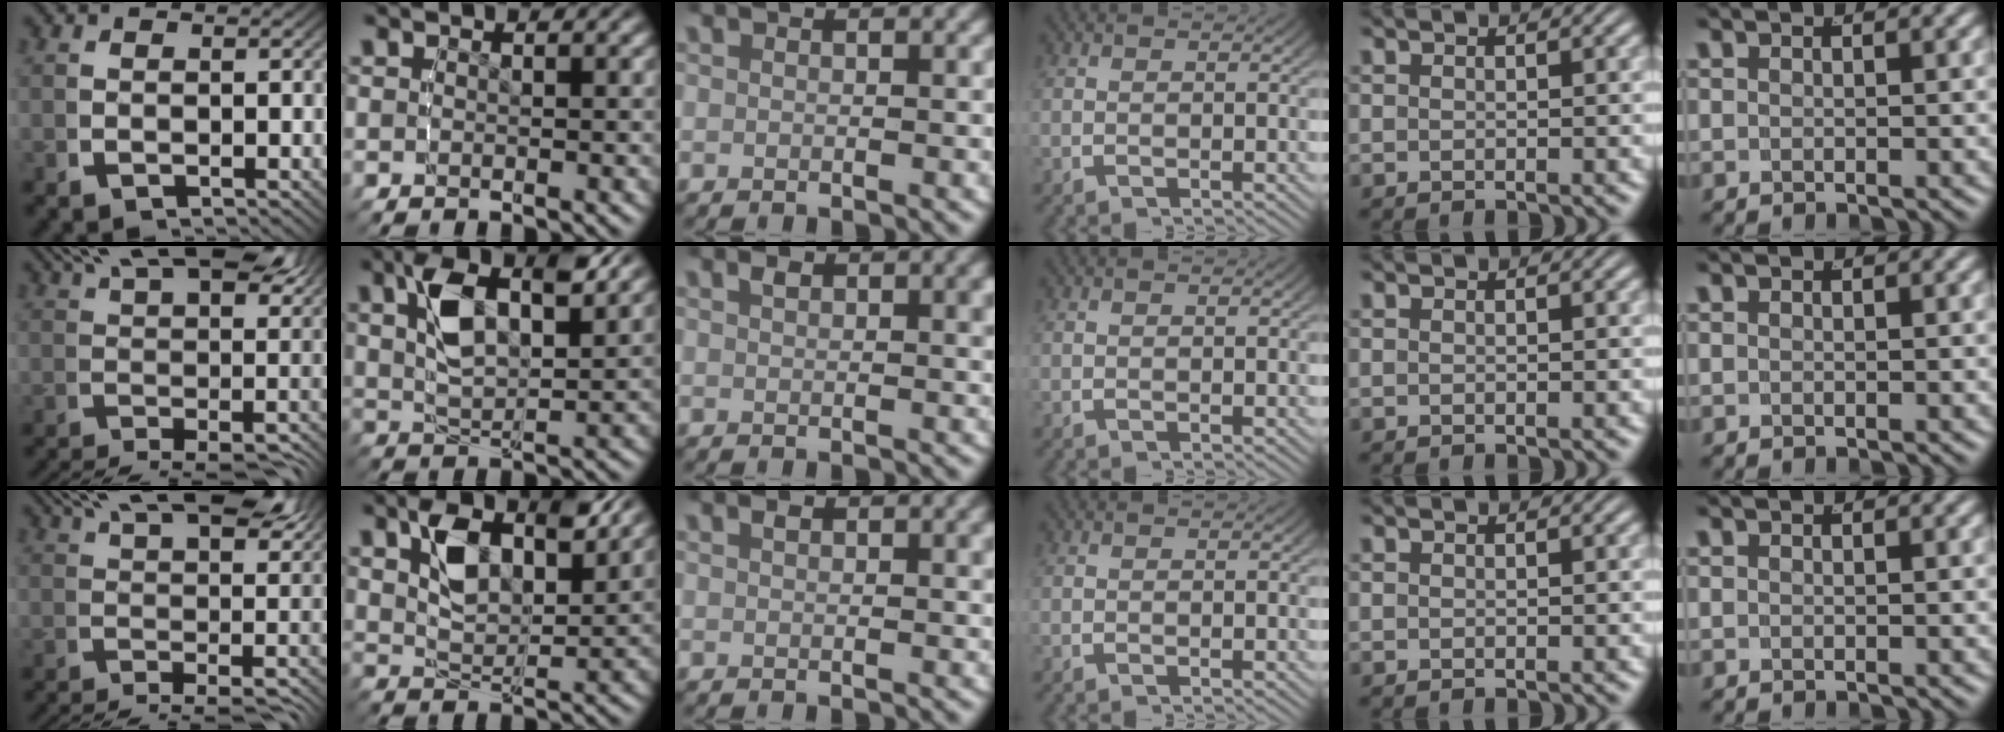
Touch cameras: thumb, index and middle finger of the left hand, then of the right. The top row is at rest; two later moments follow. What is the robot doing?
{"motion": "lift_and_place", "object": "glasses"}